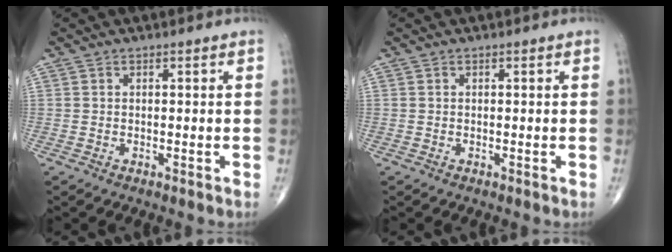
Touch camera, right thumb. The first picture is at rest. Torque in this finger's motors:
{"motor_torque": [0.00, 0.00, 0.06, -0.01, 0.03]}